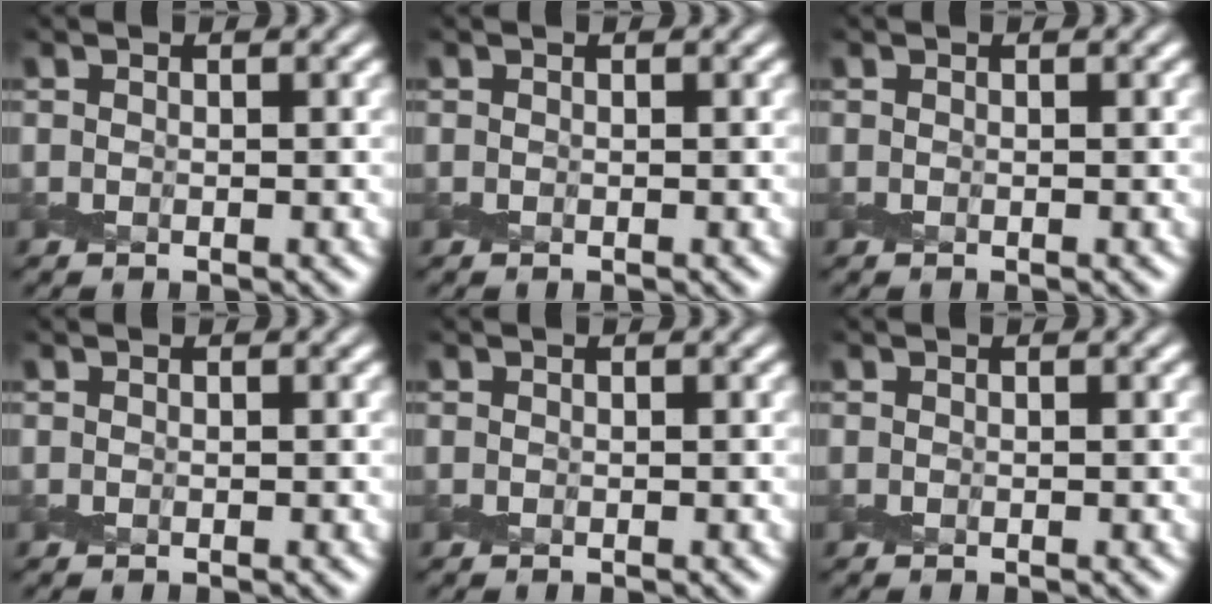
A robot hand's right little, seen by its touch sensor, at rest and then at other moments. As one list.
[{"total": 0.0}, {"total": 0.0}, {"total": 0.0}, {"total": 0.0}, {"total": 0.0}]